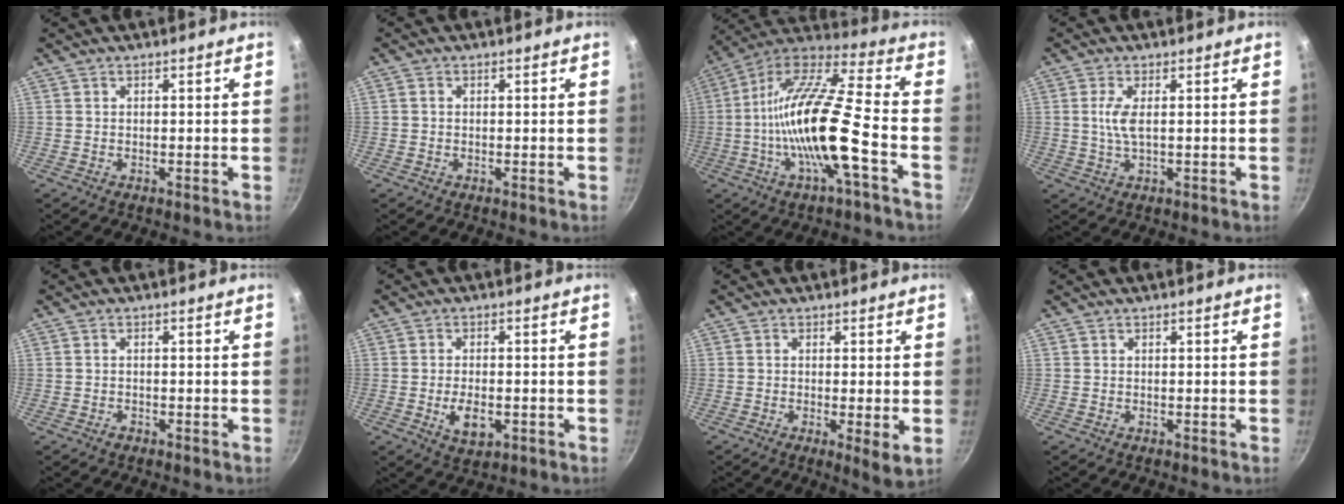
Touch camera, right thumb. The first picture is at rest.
{"total": 0.6, "force": [0.0, 0.6, 0.3], "torque": [-0.004, 0.004, -0.001]}
{"total": 20.2, "force": [-5.0, 4.3, 19.1], "torque": [-0.348, 0.035, -0.108]}
{"total": 3.8, "force": [0.4, 1.1, 3.6], "torque": [-0.085, -0.001, 0.009]}
{"total": 0.9, "force": [-0.7, 0.5, 0.3], "torque": [-0.009, 0.004, -0.013]}
{"total": 5.8, "force": [-1.5, 3.2, 4.6], "torque": [-0.074, 0.000, -0.018]}
{"total": 4.4, "force": [-0.5, 0.7, 4.3], "torque": [-0.069, -0.018, -0.007]}
{"total": 0.0}